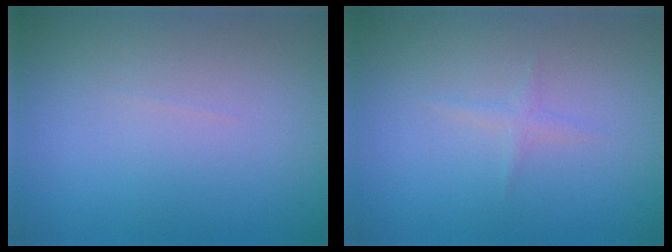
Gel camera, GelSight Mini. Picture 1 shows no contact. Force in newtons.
{"total": 0.8, "press": 0.8, "slide": 0.1}